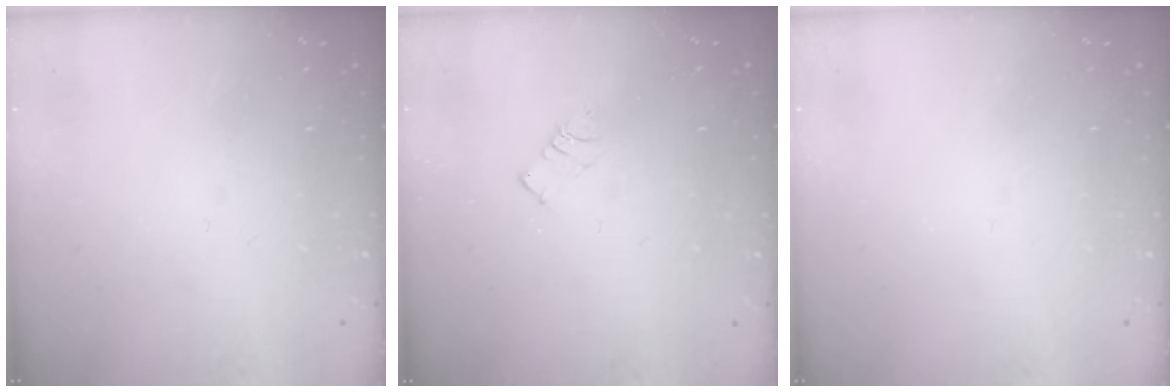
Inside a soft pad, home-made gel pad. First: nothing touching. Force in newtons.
{"total": 2.6, "press": 2.6, "slide": 0.3}
{"total": 0.0}